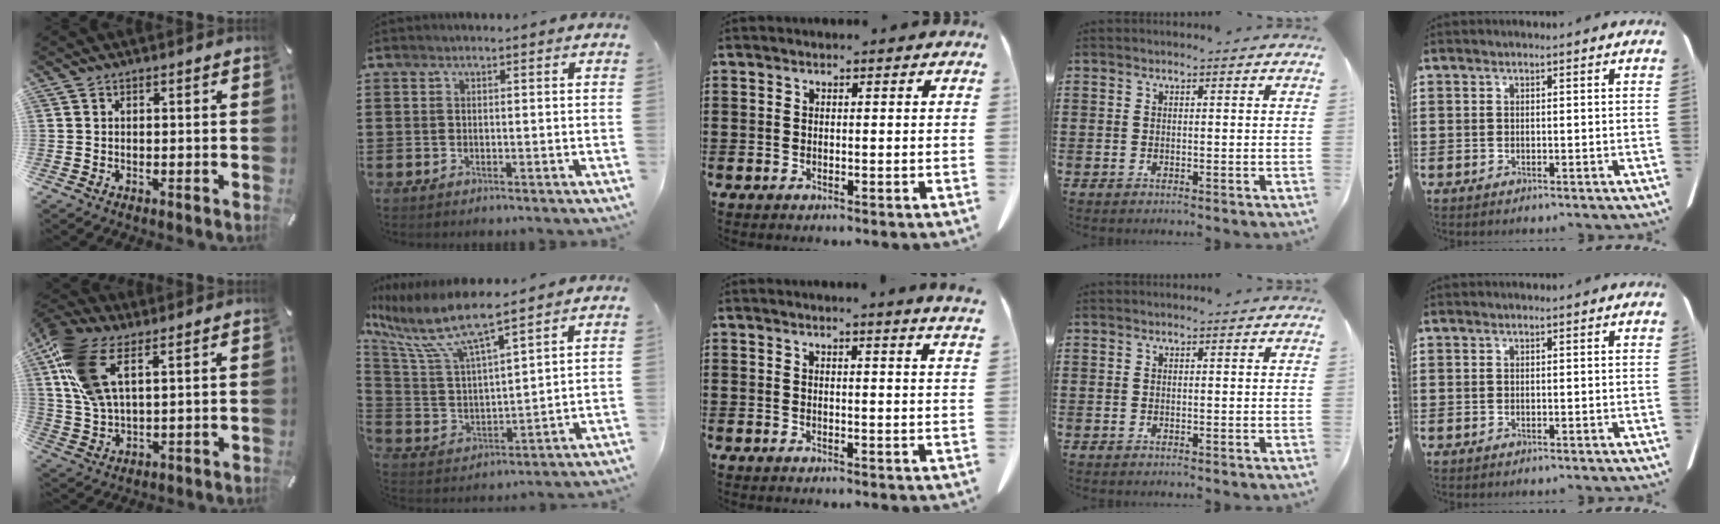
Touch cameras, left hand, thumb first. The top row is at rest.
{"thumb": {"total": 12.8, "force": [6.3, 6.0, 9.4], "torque": [-0.219, -0.013, 0.118]}, "index": {"total": 9.4, "force": [7.7, 1.2, 5.3], "torque": [-0.143, -0.047, 0.128]}, "middle": {"total": 2.3, "force": [2.1, -1.0, 0.4], "torque": [-0.009, -0.011, 0.040]}}